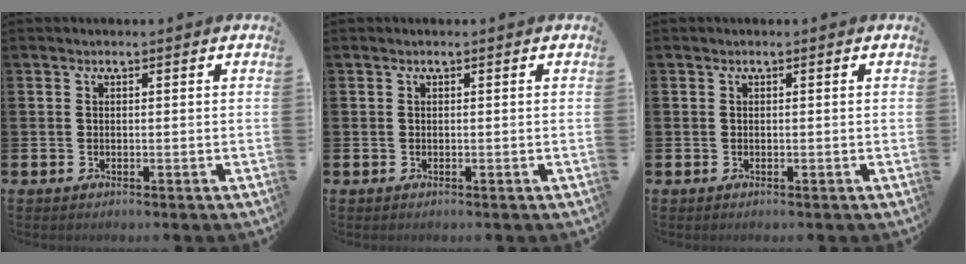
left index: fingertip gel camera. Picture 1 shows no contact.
{"total": 0.0}
{"total": 0.0}